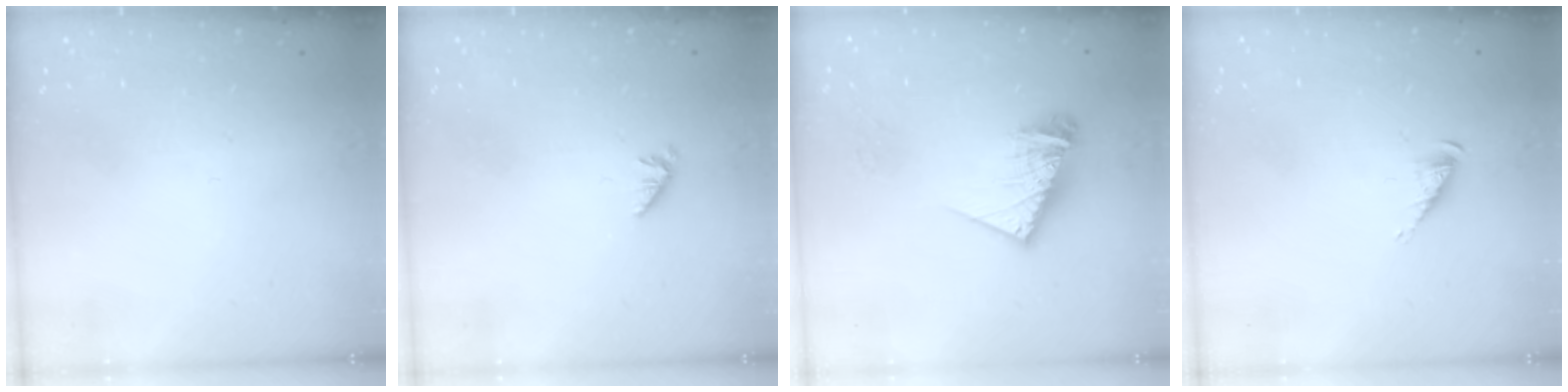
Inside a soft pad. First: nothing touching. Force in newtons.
{"total": 0.0}
{"total": 11.3, "press": 11.2, "slide": 1.4}
{"total": 3.3, "press": 3.3, "slide": 0.5}